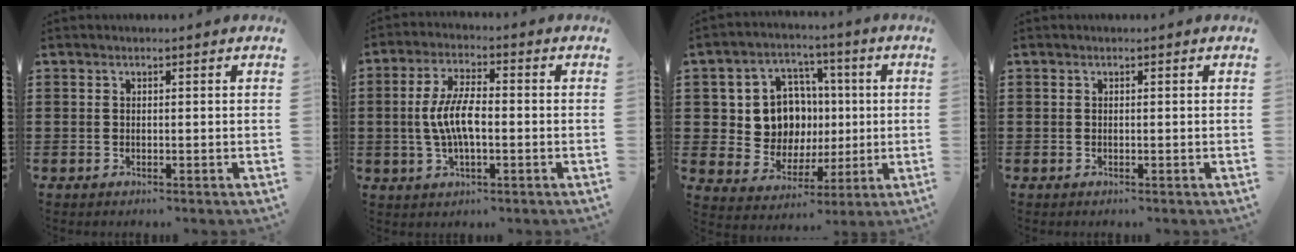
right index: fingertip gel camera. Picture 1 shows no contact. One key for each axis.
{"total": 7.1, "fx": -0.7, "fy": 2.5, "fz": 6.7, "tx": -0.144, "ty": -0.004, "tz": -0.020}
{"total": 10.1, "fx": 1.2, "fy": 8.8, "fz": 4.8, "tx": -0.104, "ty": 0.013, "tz": 0.030}
{"total": 0.0}